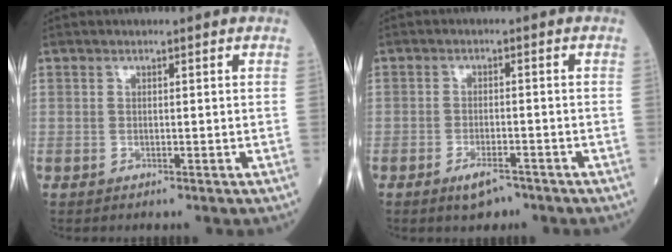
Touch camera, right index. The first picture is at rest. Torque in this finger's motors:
{"motor_torque": [0.19, -0.19, 0.17, 0.03]}